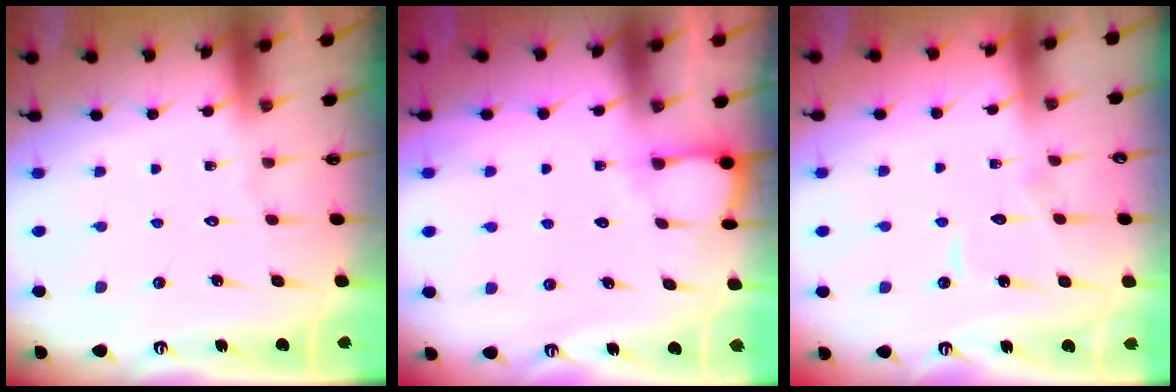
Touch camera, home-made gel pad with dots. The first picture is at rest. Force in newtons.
{"total": 3.6, "press": 3.6, "slide": 0.2}
{"total": 4.4, "press": 4.3, "slide": 0.5}